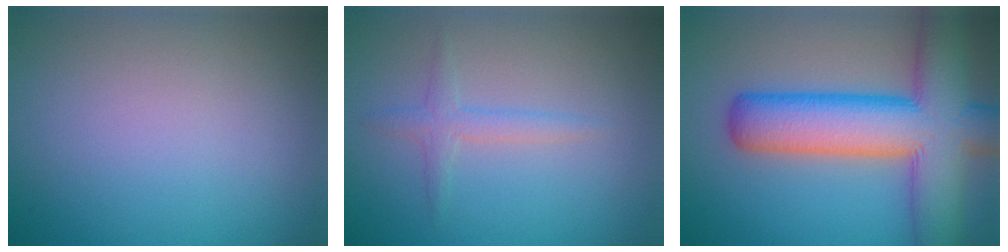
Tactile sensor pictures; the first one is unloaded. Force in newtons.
{"total": 1.7, "press": 1.7, "slide": 0.0}
{"total": 11.5, "press": 11.5, "slide": 0.5}